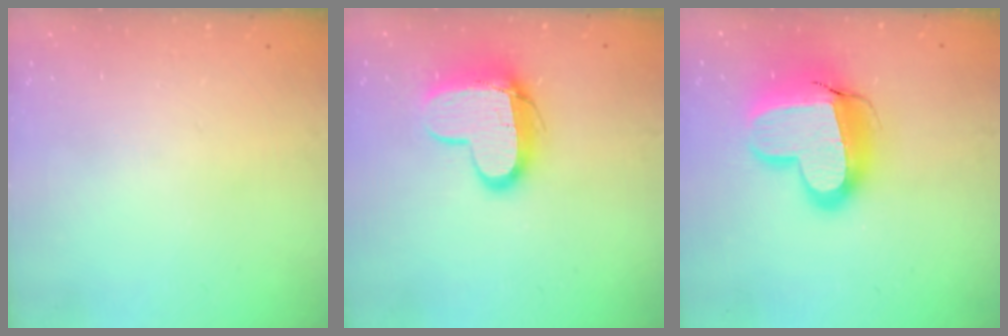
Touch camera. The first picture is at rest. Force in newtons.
{"total": 13.2, "press": 13.2, "slide": 1.2}
{"total": 18.3, "press": 18.3, "slide": 1.4}